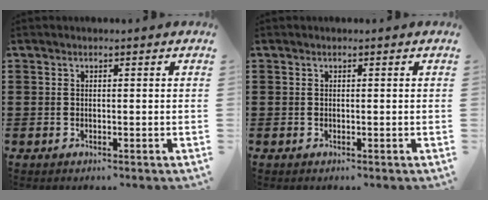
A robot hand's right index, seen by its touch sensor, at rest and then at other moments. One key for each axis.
{"total": 0.0}